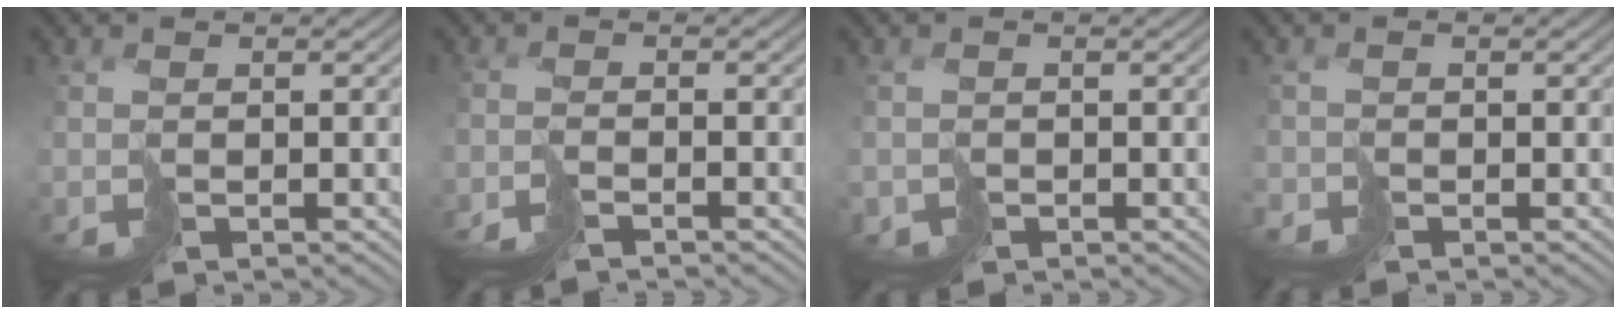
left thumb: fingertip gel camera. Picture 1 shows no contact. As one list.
[{"total": 2.0, "force": [-1.8, 0.3, 0.7], "torque": [-0.016, -0.005, -0.042]}, {"total": 1.7, "force": [-0.3, 0.0, -1.7], "torque": [0.038, -0.003, -0.003]}, {"total": 1.6, "force": [-1.5, 0.2, -0.5], "torque": [0.010, -0.011, -0.033]}]